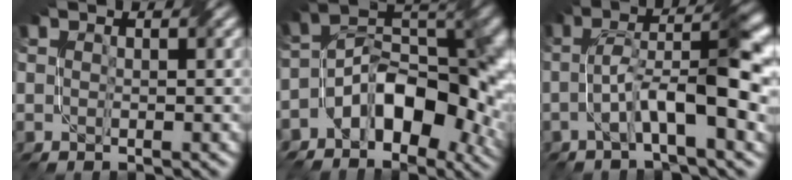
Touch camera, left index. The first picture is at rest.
{"total": 11.1, "force": [-4.3, 6.1, 8.2], "torque": [-0.114, 0.011, -0.083]}
{"total": 7.9, "force": [-1.6, 1.7, 7.5], "torque": [-0.129, 0.021, -0.032]}